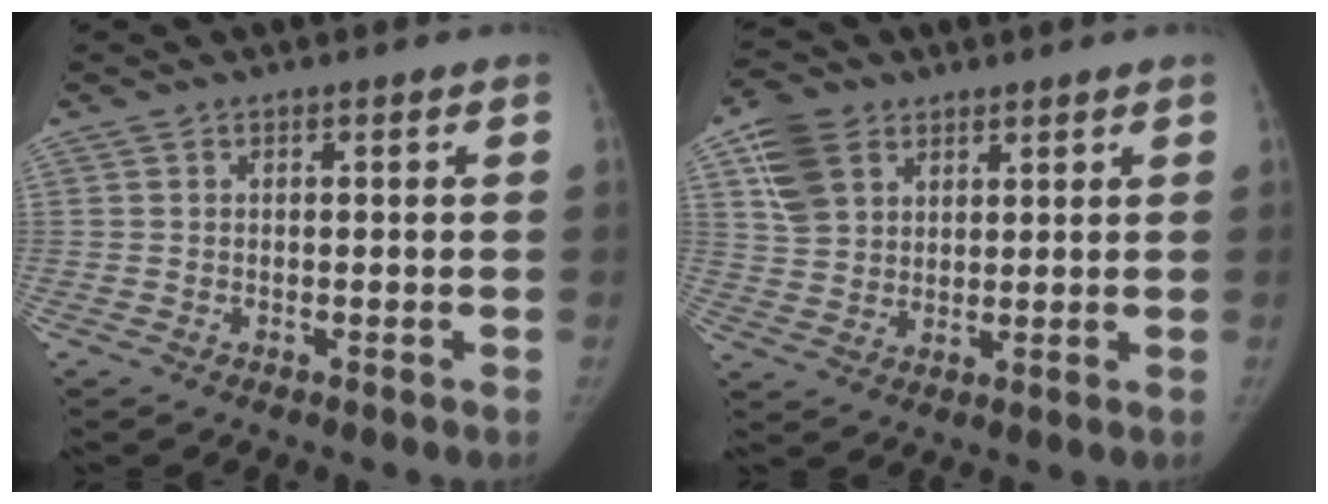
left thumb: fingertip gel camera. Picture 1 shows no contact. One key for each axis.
{"total": 9.3, "fx": 4.5, "fy": 6.8, "fz": 4.5, "tx": -0.068, "ty": -0.010, "tz": 0.091}